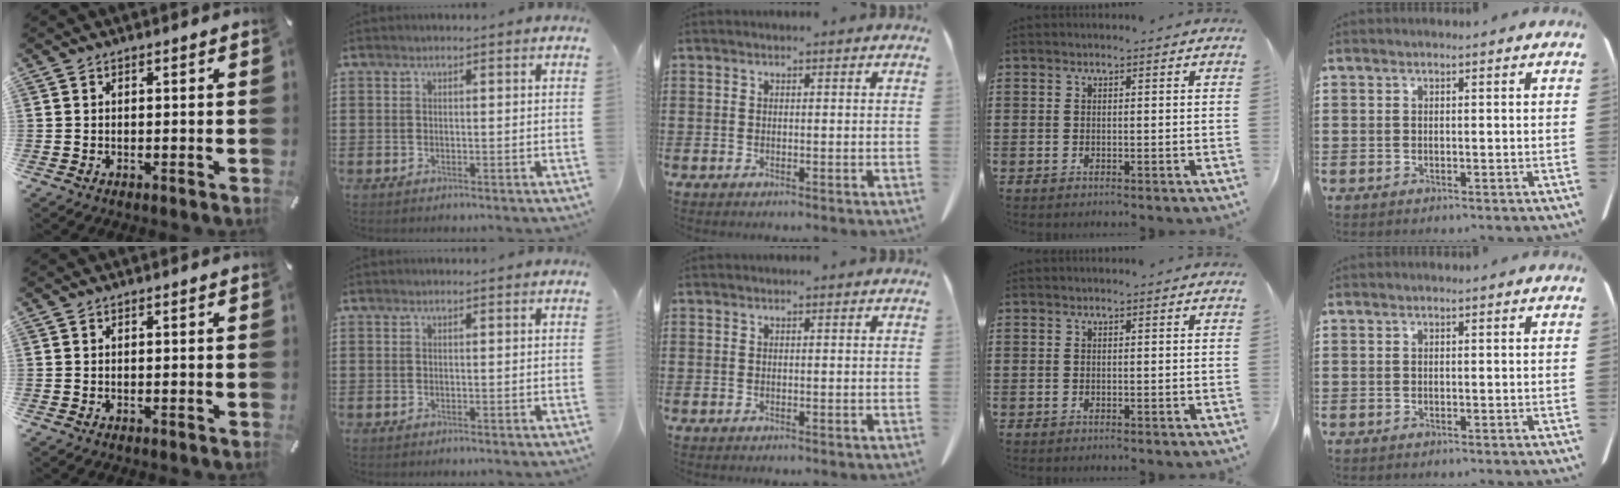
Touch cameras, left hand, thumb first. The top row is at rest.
{}